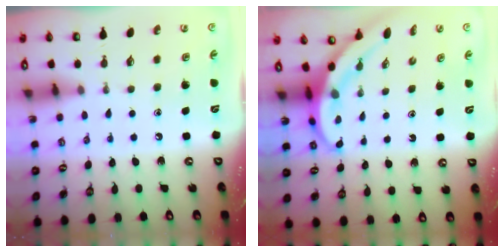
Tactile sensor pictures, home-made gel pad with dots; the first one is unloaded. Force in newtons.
{"total": 4.0, "press": 3.9, "slide": 0.4}